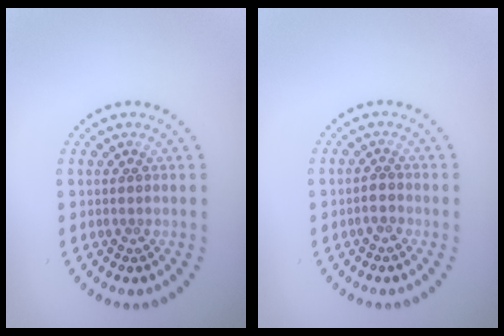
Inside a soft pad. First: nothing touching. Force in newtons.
{"total": 1.1, "press": 1.0, "slide": 0.6}